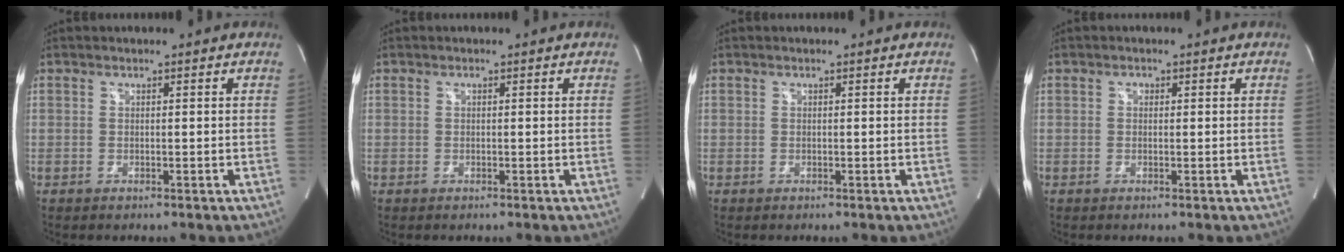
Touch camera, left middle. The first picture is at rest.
{"total": 0.0}
{"total": 0.0}
{"total": 0.6, "force": [0.1, 0.5, 0.3], "torque": [-0.003, 0.002, 0.001]}